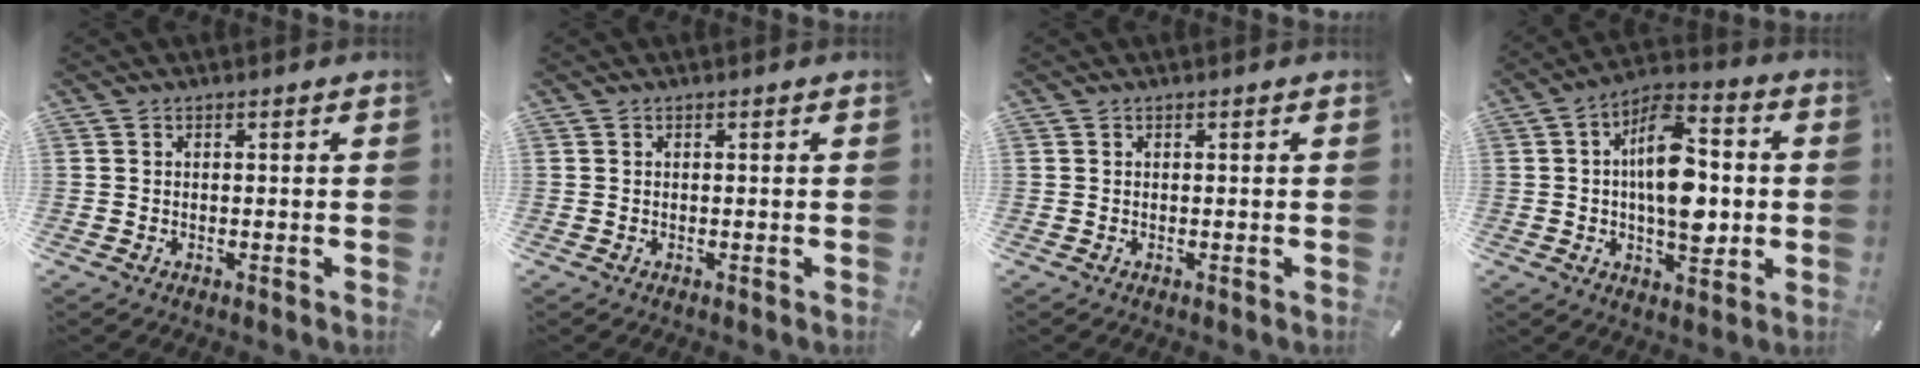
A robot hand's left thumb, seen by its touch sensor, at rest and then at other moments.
{"total": 0.0}
{"total": 0.0}
{"total": 16.0, "force": [0.3, 9.4, 12.9], "torque": [-0.202, -0.006, 0.004]}